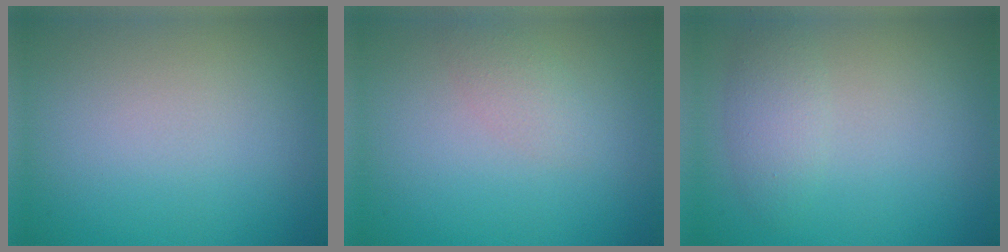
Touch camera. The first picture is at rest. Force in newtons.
{"total": 1.4, "press": 1.4, "slide": 0.1}
{"total": 2.0, "press": 2.0, "slide": 0.1}